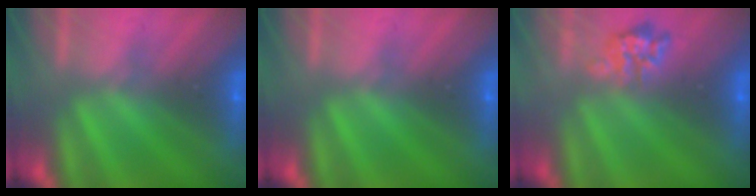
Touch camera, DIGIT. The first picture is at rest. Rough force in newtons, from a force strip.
{"total": 0.0}
{"total": 2.4}